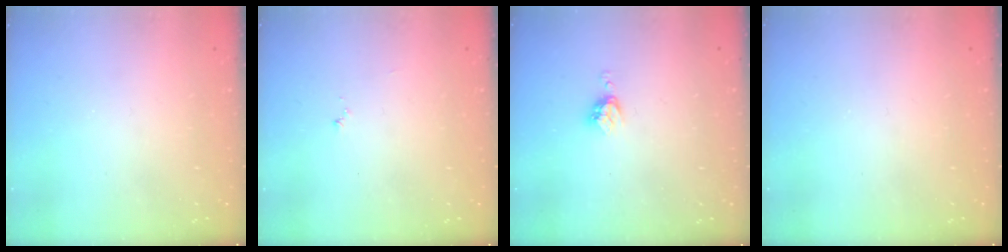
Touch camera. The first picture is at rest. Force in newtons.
{"total": 3.8, "press": 3.8, "slide": 0.3}
{"total": 3.2, "press": 3.1, "slide": 0.4}
{"total": 0.0}